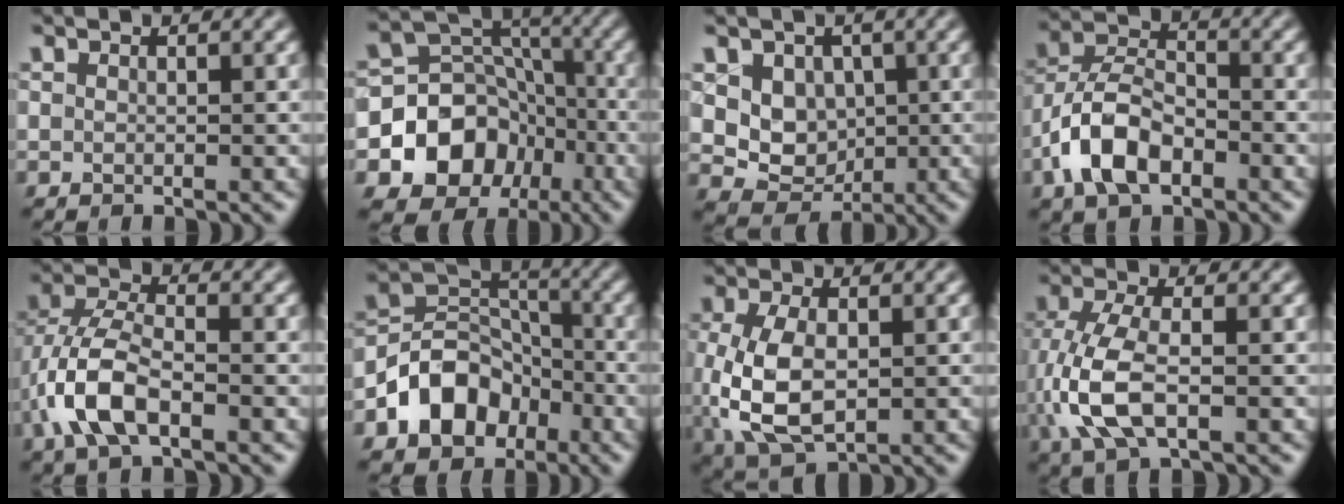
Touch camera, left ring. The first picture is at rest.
{"total": 9.5, "force": [-3.5, 7.7, 4.2], "torque": [-0.066, 0.004, -0.070]}
{"total": 4.9, "force": [0.9, 4.0, 2.5], "torque": [-0.045, -0.010, 0.016]}
{"total": 6.7, "force": [-3.2, 3.6, 4.6], "torque": [-0.085, 0.007, -0.071]}
{"total": 6.7, "force": [-2.6, 3.1, 5.3], "torque": [-0.117, 0.004, -0.060]}
{"total": 7.4, "force": [-3.5, 5.5, 3.6], "torque": [-0.055, 0.004, -0.075]}
{"total": 7.3, "force": [-0.6, 4.2, 5.9], "torque": [-0.137, -0.013, -0.004]}
{"total": 6.6, "force": [-1.5, 2.9, 5.7], "torque": [-0.142, -0.001, -0.030]}